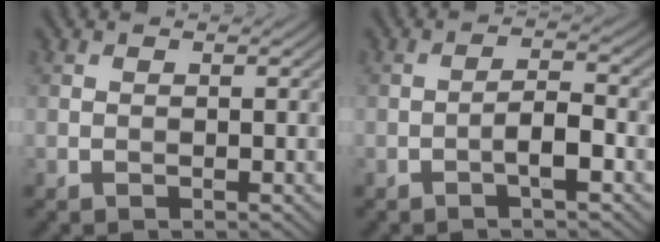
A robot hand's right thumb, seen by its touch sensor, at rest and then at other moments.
{"total": 3.1, "force": [-1.4, 0.6, 2.7], "torque": [-0.049, 0.013, -0.033]}